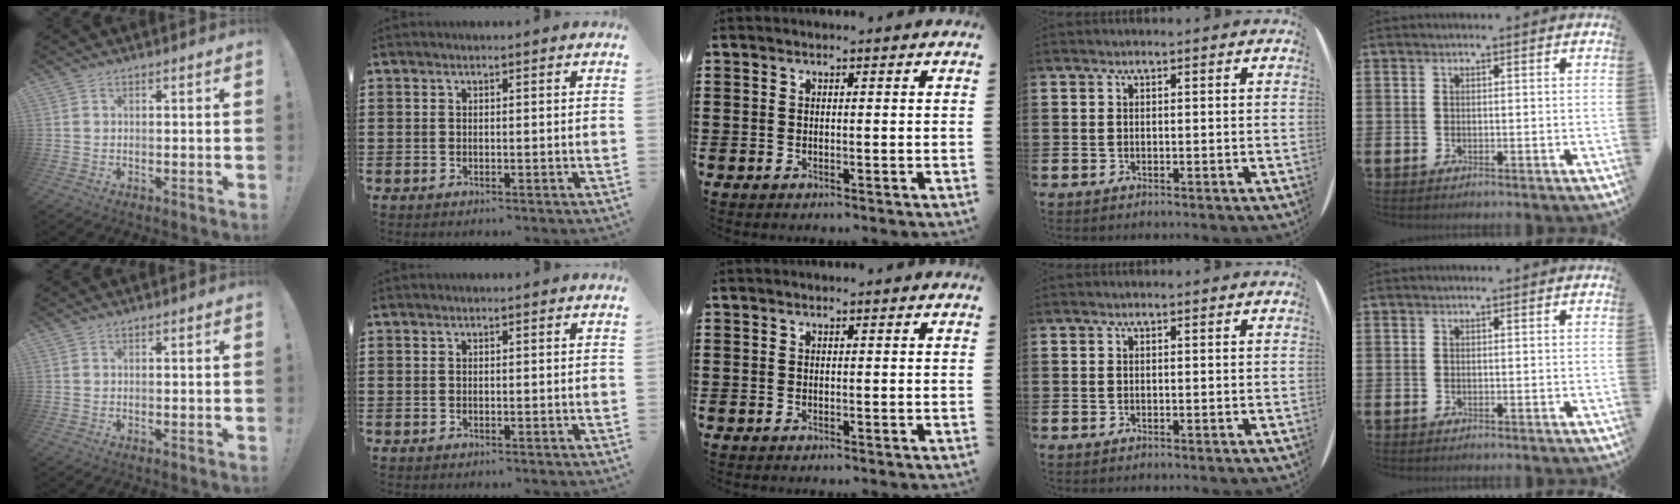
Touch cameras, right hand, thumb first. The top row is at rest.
{}